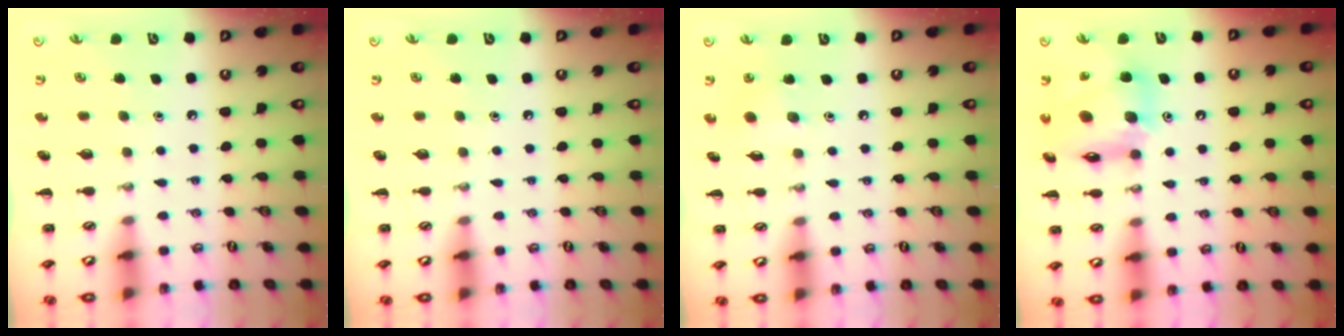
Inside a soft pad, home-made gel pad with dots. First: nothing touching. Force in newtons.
{"total": 0.0}
{"total": 2.6, "press": 2.5, "slide": 0.9}
{"total": 13.5, "press": 12.9, "slide": 4.1}